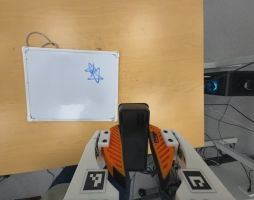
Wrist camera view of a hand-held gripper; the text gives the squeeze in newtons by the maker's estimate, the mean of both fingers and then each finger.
{"total": 9.5, "left": 8.1, "right": 11.0}